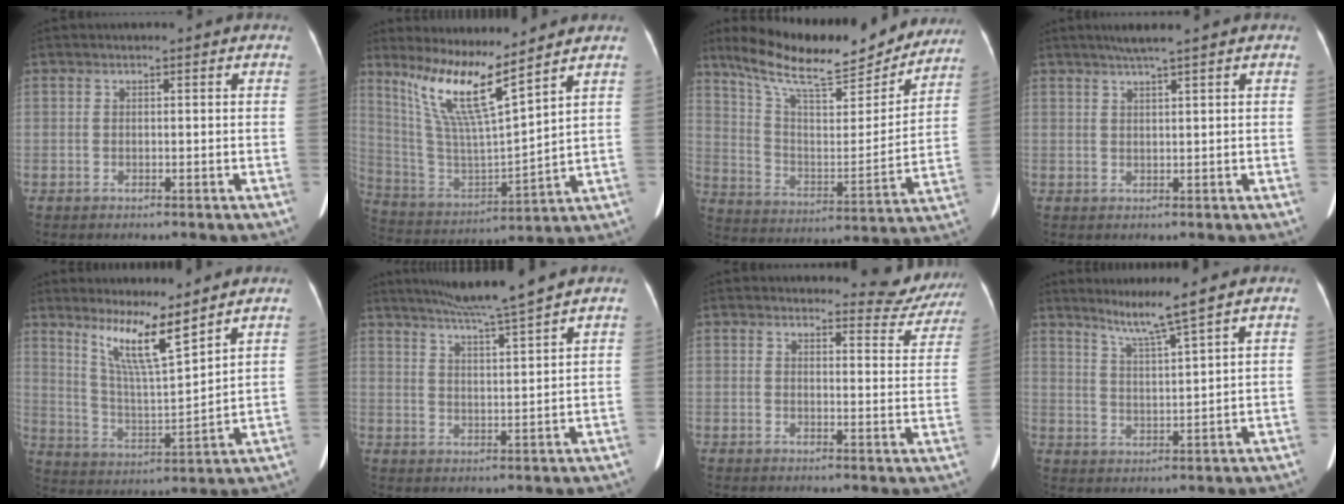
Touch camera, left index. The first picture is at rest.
{"total": 12.0, "force": [8.8, -0.3, 8.1], "torque": [-0.165, -0.013, 0.176]}
{"total": 23.7, "force": [20.2, 5.3, 11.2], "torque": [-0.181, -0.002, 0.301]}
{"total": 3.5, "force": [2.7, -0.7, 2.2], "torque": [-0.039, 0.009, 0.049]}
{"total": 9.1, "force": [6.7, 0.0, 6.1], "torque": [-0.121, -0.016, 0.131]}
{"total": 8.4, "force": [7.1, -1.8, 4.0], "torque": [-0.071, -0.004, 0.119]}
{"total": 3.4, "force": [3.2, 1.1, -0.1], "torque": [0.007, -0.009, 0.025]}
{"total": 5.6, "force": [4.4, -1.7, 3.0], "torque": [-0.061, -0.013, 0.088]}